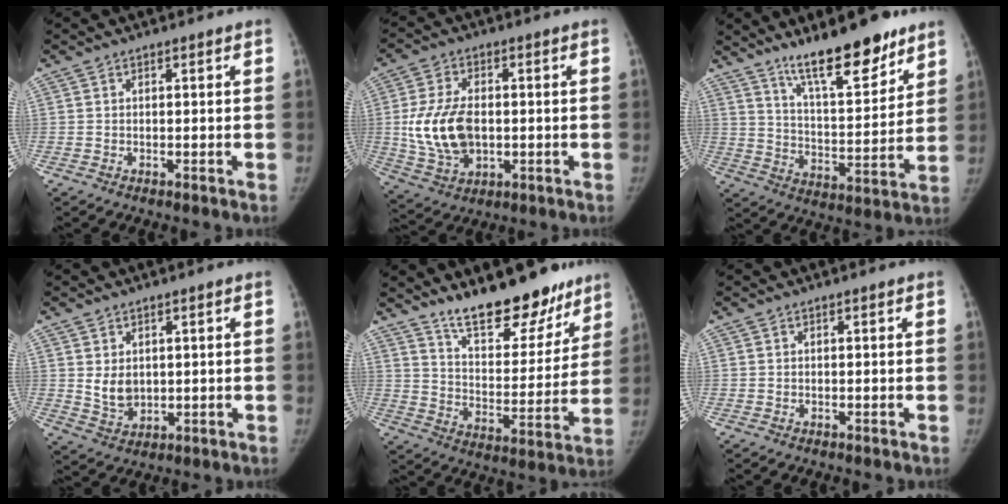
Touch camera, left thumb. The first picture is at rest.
{"total": 12.8, "force": [-0.3, 8.1, 9.9], "torque": [-0.188, -0.003, 0.005]}
{"total": 16.4, "force": [12.1, 4.4, 10.2], "torque": [-0.126, -0.083, 0.202]}
{"total": 4.9, "force": [1.1, 3.7, 3.1], "torque": [-0.041, -0.017, 0.033]}
{"total": 18.6, "force": [14.6, 7.0, 9.2], "torque": [-0.079, -0.102, 0.228]}
{"total": 0.0}